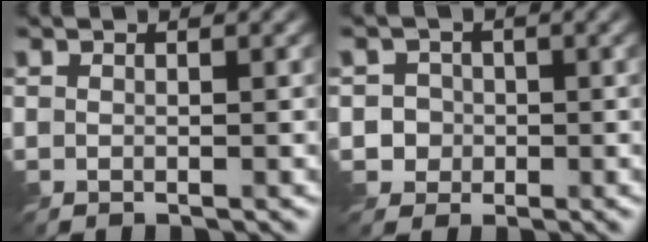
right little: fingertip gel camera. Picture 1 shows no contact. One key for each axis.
{"total": 2.8, "fx": -0.3, "fy": 2.8, "fz": 0.5, "tx": 0.012, "ty": 0.012, "tz": -0.014}